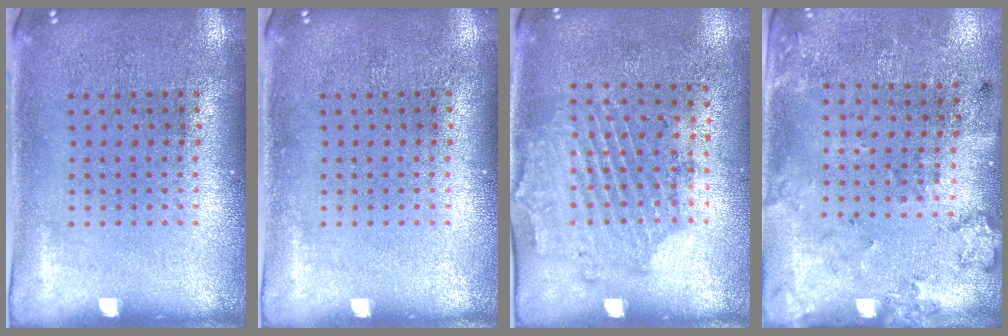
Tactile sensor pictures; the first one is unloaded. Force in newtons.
{"total": 0.0}
{"total": 1.7, "press": 1.2, "slide": 1.1}
{"total": 2.0, "press": 1.3, "slide": 1.5}